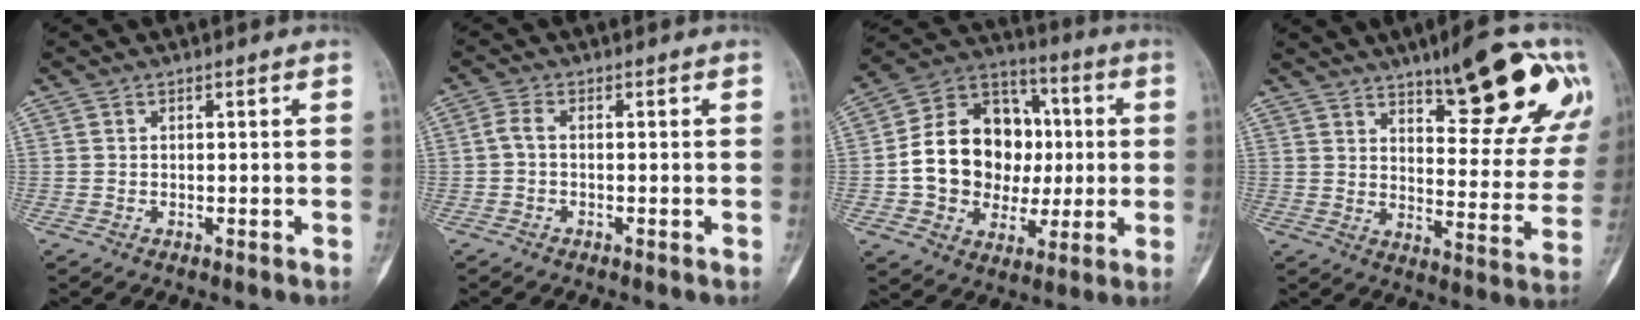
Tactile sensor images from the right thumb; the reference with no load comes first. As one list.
[{"total": 2.1, "force": [-0.2, 1.2, 1.7], "torque": [-0.034, 0.001, -0.014]}, {"total": 20.5, "force": [0.0, 16.5, 12.2], "torque": [-0.159, 0.036, 0.009]}, {"total": 21.1, "force": [12.3, 6.6, 15.8], "torque": [-0.162, -0.051, 0.171]}]